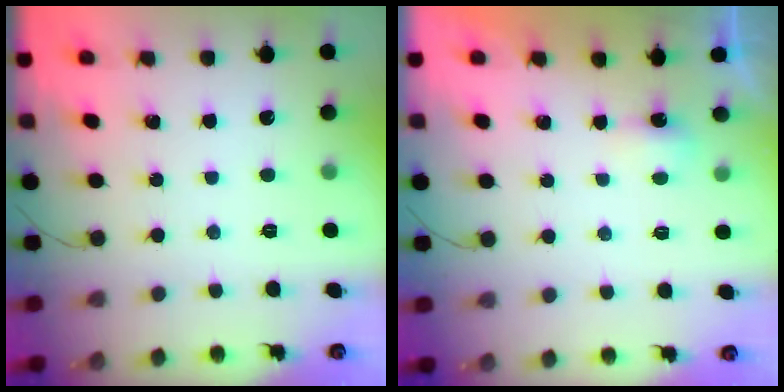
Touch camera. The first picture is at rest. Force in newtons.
{"total": 2.9, "press": 2.8, "slide": 0.6}